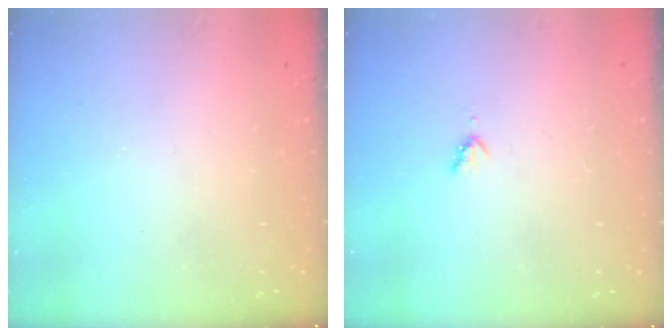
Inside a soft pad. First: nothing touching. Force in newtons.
{"total": 3.7, "press": 3.7, "slide": 0.5}